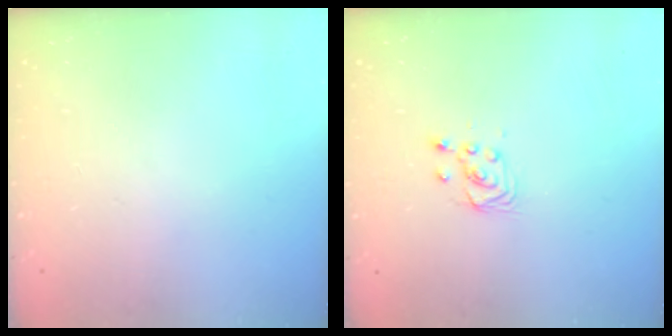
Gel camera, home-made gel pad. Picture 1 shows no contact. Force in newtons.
{"total": 2.9, "press": 2.6, "slide": 1.3}